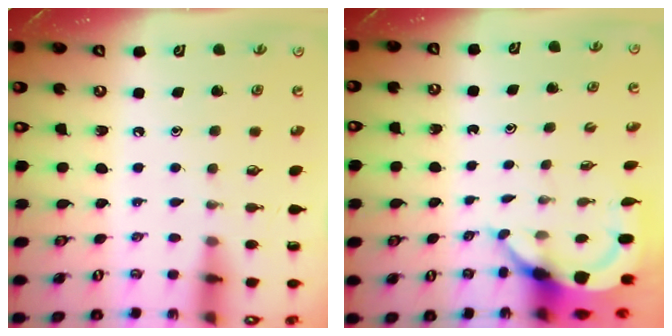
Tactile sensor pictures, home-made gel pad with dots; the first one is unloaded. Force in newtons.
{"total": 5.4, "press": 5.4, "slide": 0.7}